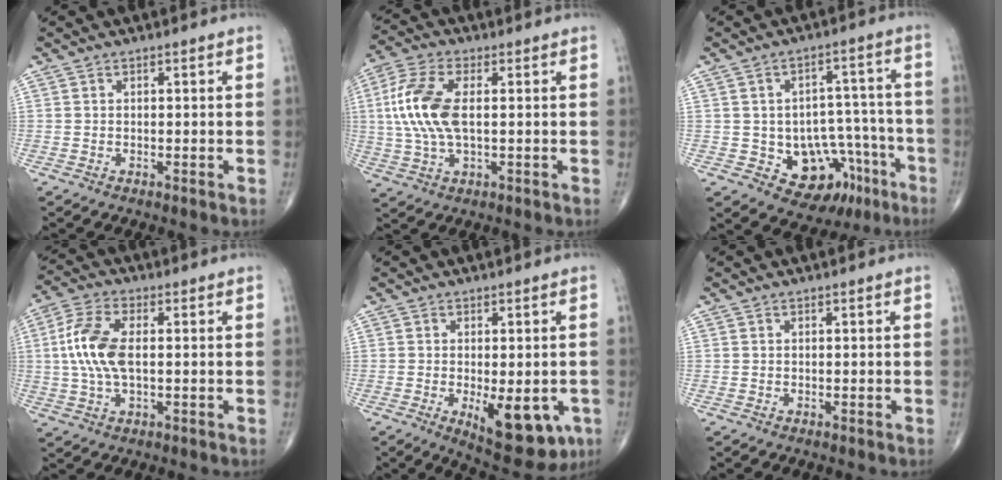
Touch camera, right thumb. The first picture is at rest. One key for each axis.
{"total": 11.9, "fx": 1.1, "fy": 5.6, "fz": 10.5, "tx": -0.240, "ty": 0.010, "tz": 0.018}
{"total": 13.8, "fx": -6.0, "fy": 9.6, "fz": 7.9, "tx": -0.060, "ty": 0.049, "tz": -0.071}
{"total": 9.9, "fx": 0.5, "fy": 4.6, "fz": 8.7, "tx": -0.197, "ty": 0.014, "tz": 0.009}
{"total": 12.2, "fx": -3.9, "fy": 5.3, "fz": 10.3, "tx": -0.115, "ty": -0.013, "tz": -0.041}
{"total": 0.0}